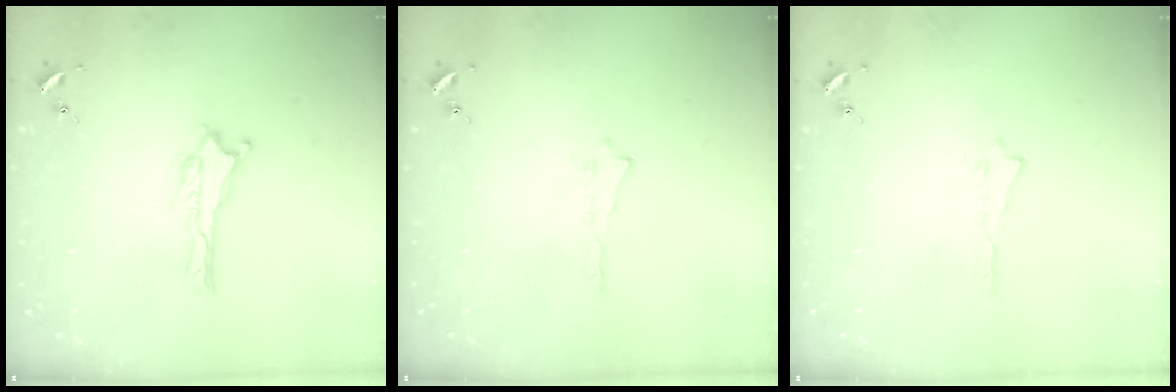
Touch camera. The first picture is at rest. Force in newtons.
{"total": 0.0}
{"total": 0.0}